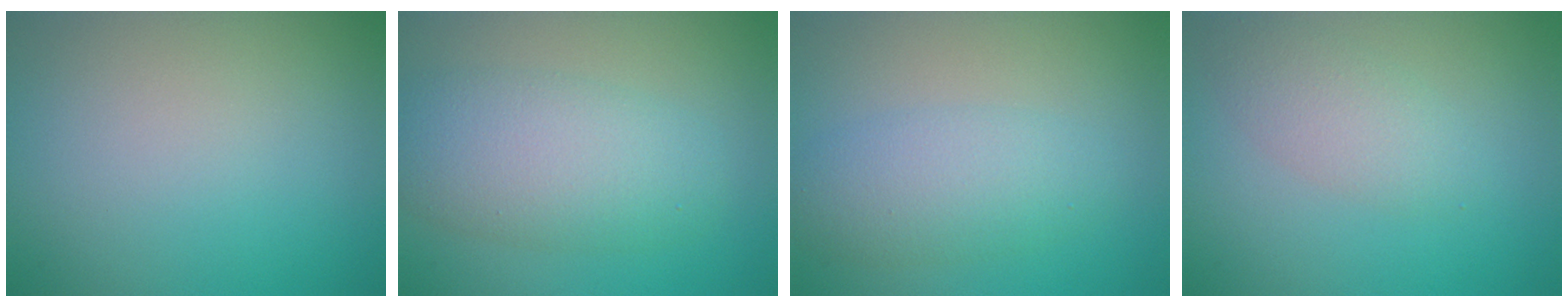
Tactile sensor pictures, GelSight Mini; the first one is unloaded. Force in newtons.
{"total": 6.1, "press": 6.1, "slide": 0.1}
{"total": 4.0, "press": 4.0, "slide": 0.1}
{"total": 2.8, "press": 2.8, "slide": 0.1}